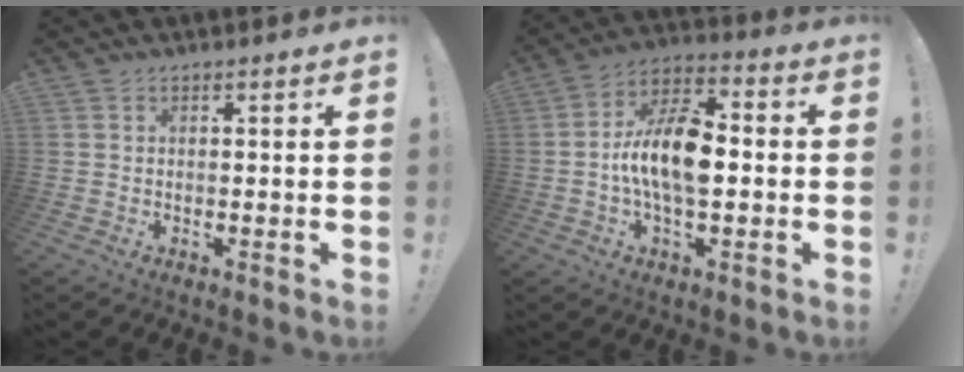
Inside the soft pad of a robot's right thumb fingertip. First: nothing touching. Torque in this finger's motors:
{"motor_torque": [2.58, 2.42, -0.04, 0.03, 0.49]}